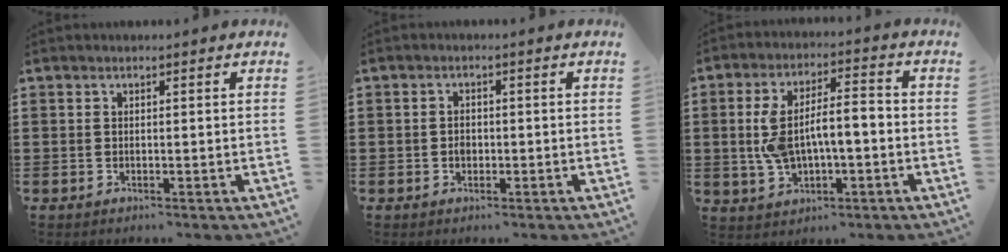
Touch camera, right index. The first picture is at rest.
{"total": 1.6, "force": [-0.3, 1.1, 1.1], "torque": [-0.022, 0.004, -0.006]}
{"total": 8.7, "force": [-0.7, 4.0, 7.7], "torque": [-0.168, 0.004, -0.020]}